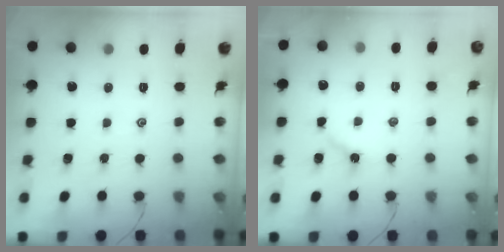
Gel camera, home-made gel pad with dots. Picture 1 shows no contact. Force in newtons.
{"total": 3.3, "press": 3.3, "slide": 0.3}